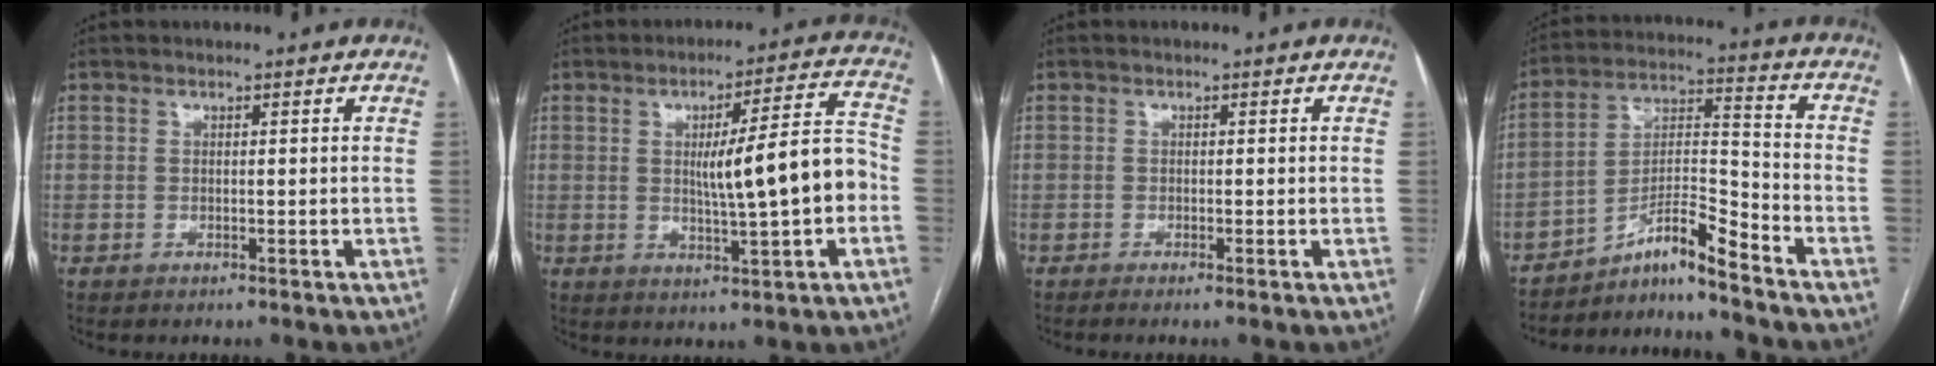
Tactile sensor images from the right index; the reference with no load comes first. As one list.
[{"total": 11.3, "force": [-1.0, 0.8, 11.3], "torque": [-0.166, 0.016, -0.011]}, {"total": 0.9, "force": [-0.5, -0.1, 0.7], "torque": [-0.014, -0.001, -0.010]}, {"total": 8.9, "force": [-7.5, -0.4, 4.7], "torque": [-0.090, 0.011, -0.130]}]